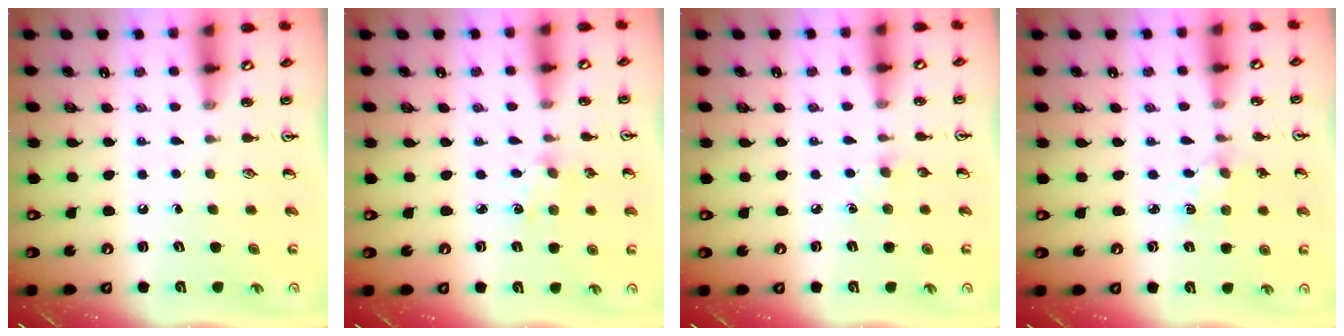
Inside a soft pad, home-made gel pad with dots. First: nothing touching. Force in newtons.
{"total": 1.9, "press": 1.8, "slide": 0.3}
{"total": 3.8, "press": 3.7, "slide": 0.6}
{"total": 2.3, "press": 2.3, "slide": 0.4}